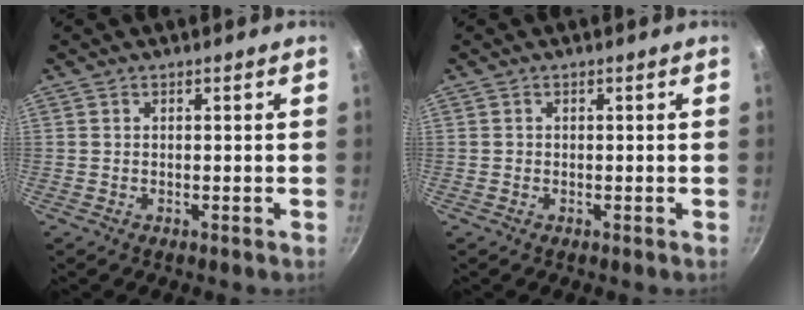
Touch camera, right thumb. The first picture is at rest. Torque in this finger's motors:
{"motor_torque": [0.29, 0.06, 0.30, 0.42, -0.01]}